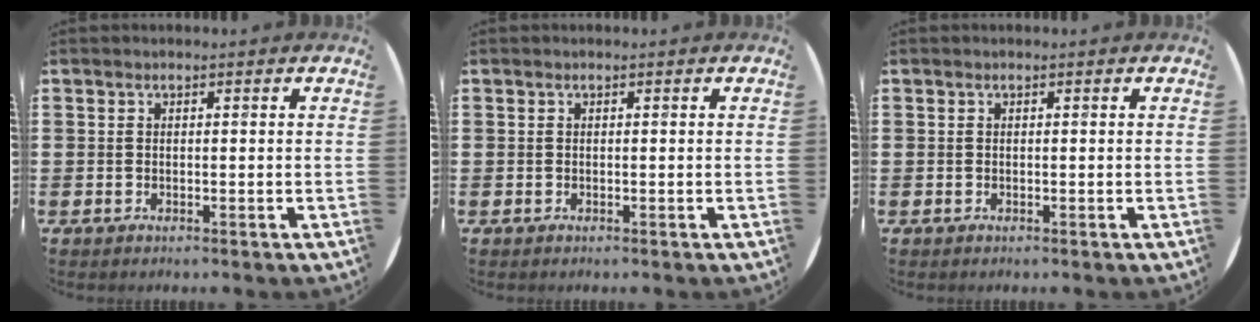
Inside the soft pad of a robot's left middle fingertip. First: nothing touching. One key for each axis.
{"total": 0.0}
{"total": 0.0}